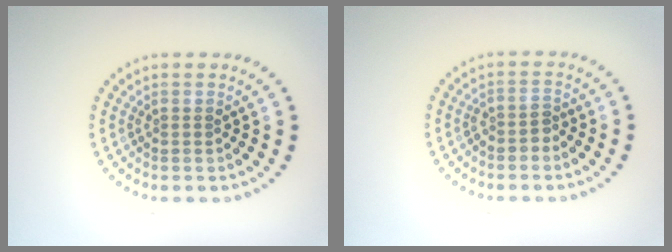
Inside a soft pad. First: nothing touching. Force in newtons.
{"total": 1.2, "press": 1.0, "slide": 0.6}